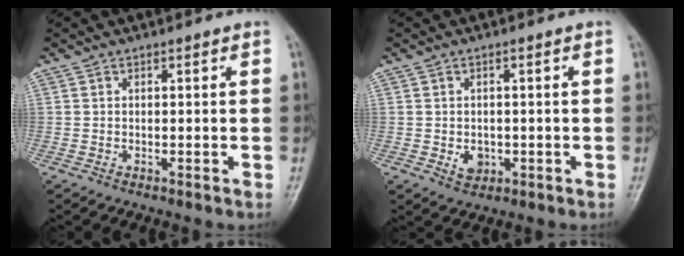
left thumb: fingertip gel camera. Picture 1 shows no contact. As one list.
[{"total": 3.1, "force": [-0.7, 2.4, 1.7], "torque": [-0.016, 0.001, -0.003]}]